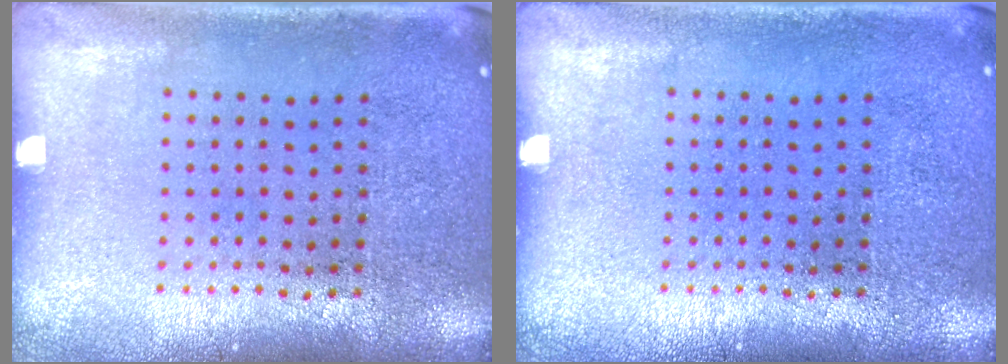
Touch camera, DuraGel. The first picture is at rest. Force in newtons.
{"total": 0.0}